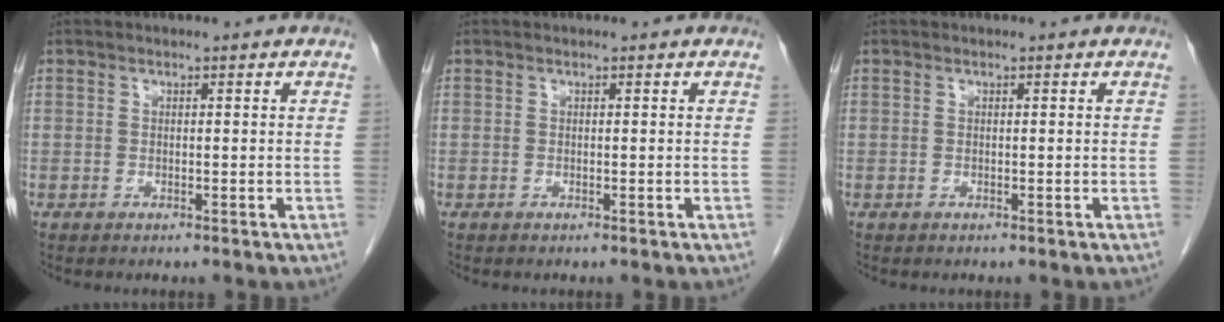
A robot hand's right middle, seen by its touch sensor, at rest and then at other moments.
{"total": 0.0}
{"total": 0.0}